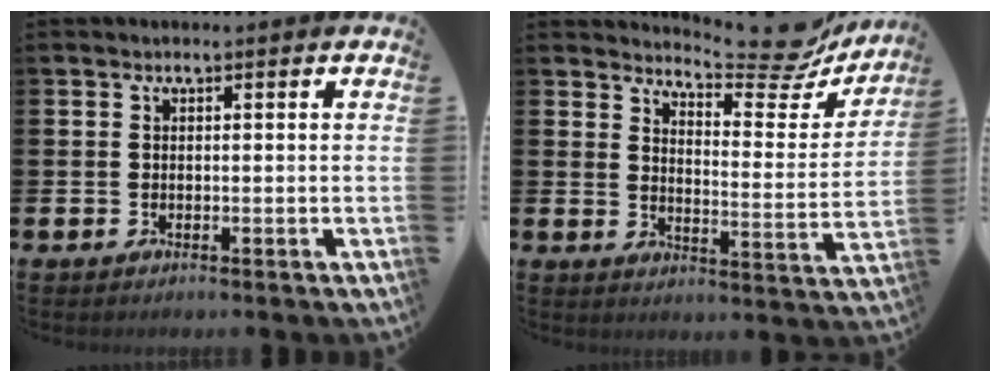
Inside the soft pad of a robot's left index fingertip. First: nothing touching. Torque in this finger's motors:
{"motor_torque": [0.94, -1.20, 0.09, 0.04]}